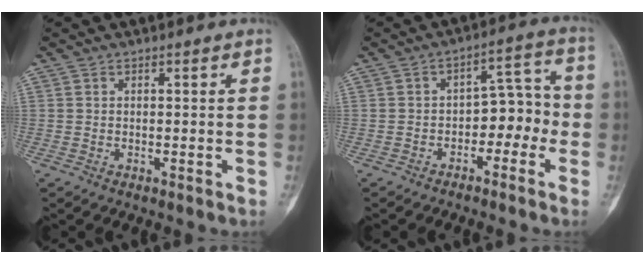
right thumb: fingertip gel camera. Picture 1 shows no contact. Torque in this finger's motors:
{"motor_torque": [-0.21, 0.30, 0.39, -0.38, 0.00]}